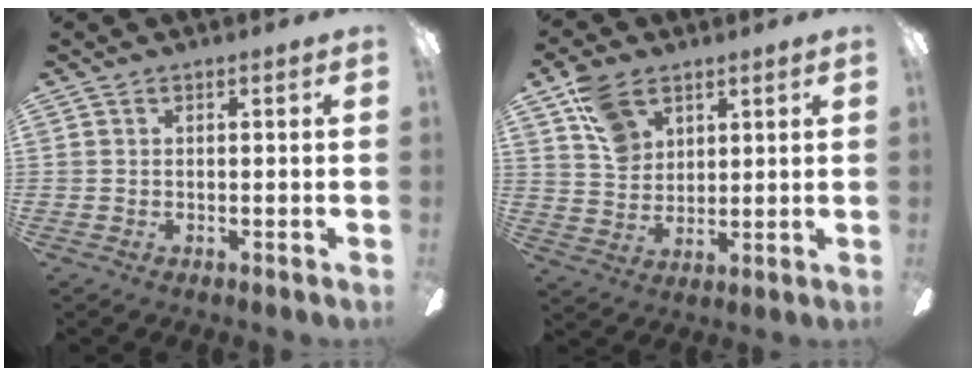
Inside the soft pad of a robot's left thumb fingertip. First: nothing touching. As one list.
[{"total": 9.8, "force": [5.9, 6.4, 4.4], "torque": [-0.085, -0.013, 0.116]}]